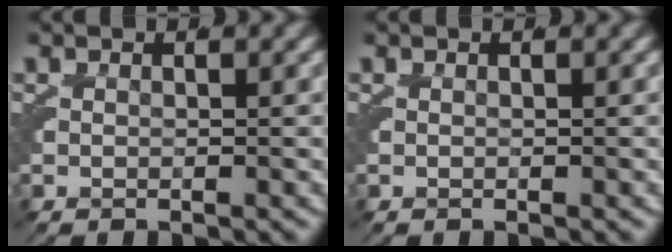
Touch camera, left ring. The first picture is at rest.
{"total": 0.0}